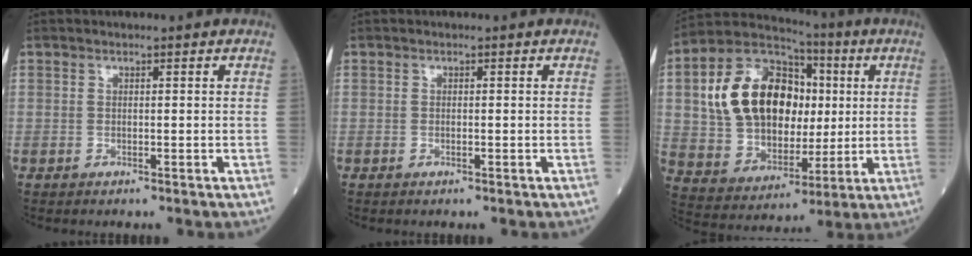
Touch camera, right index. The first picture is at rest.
{"total": 0.5, "force": [-0.2, 0.1, 0.5], "torque": [-0.011, -0.001, -0.002]}
{"total": 18.4, "force": [3.2, 12.4, 13.3], "torque": [-0.260, 0.046, 0.061]}